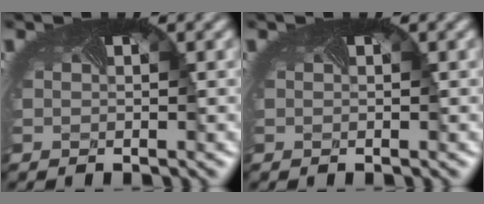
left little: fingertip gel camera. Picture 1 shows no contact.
{"total": 0.0}